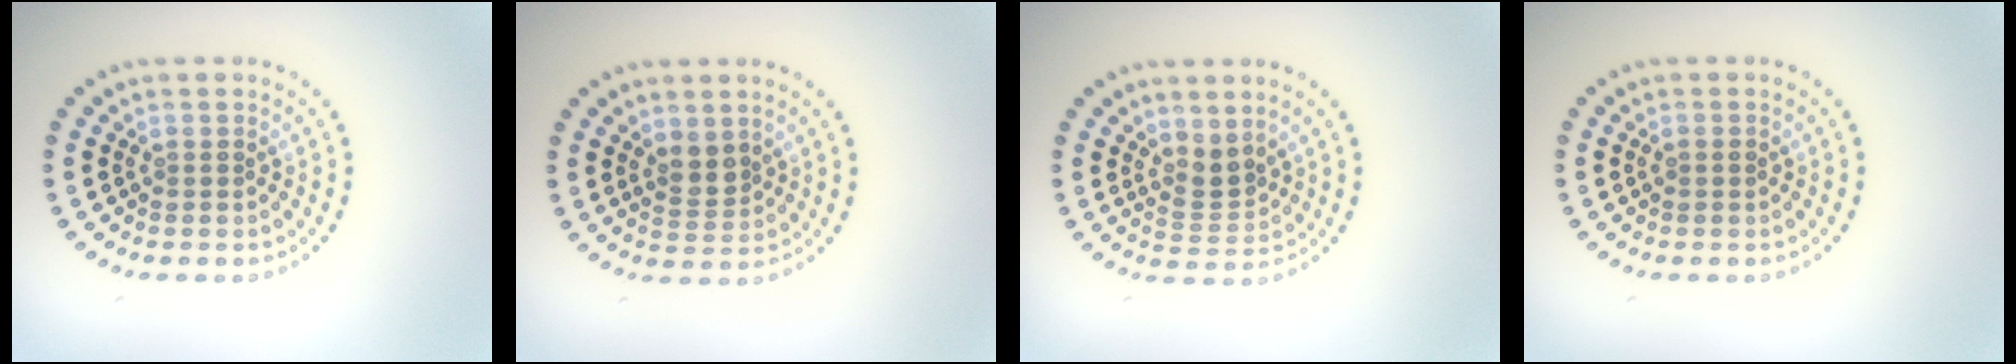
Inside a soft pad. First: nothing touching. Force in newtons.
{"total": 2.0, "press": 1.8, "slide": 0.9}
{"total": 2.4, "press": 1.6, "slide": 1.7}
{"total": 0.6, "press": 0.6, "slide": 0.1}